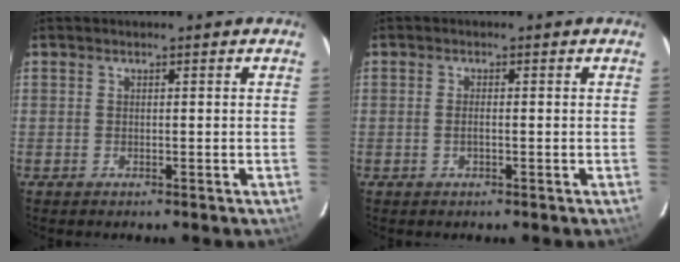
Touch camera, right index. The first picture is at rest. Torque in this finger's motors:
{"motor_torque": [-0.14, 0.10, -0.06, 0.00]}